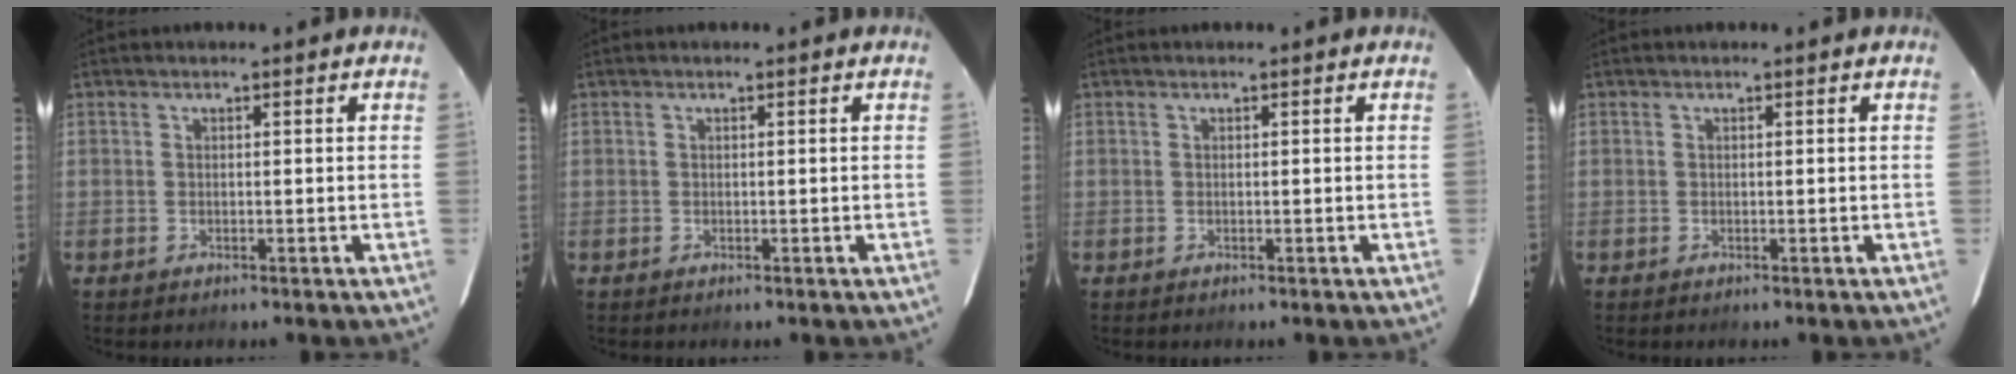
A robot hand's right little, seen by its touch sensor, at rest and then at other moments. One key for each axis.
{"total": 0.0}
{"total": 0.0}
{"total": 0.0}